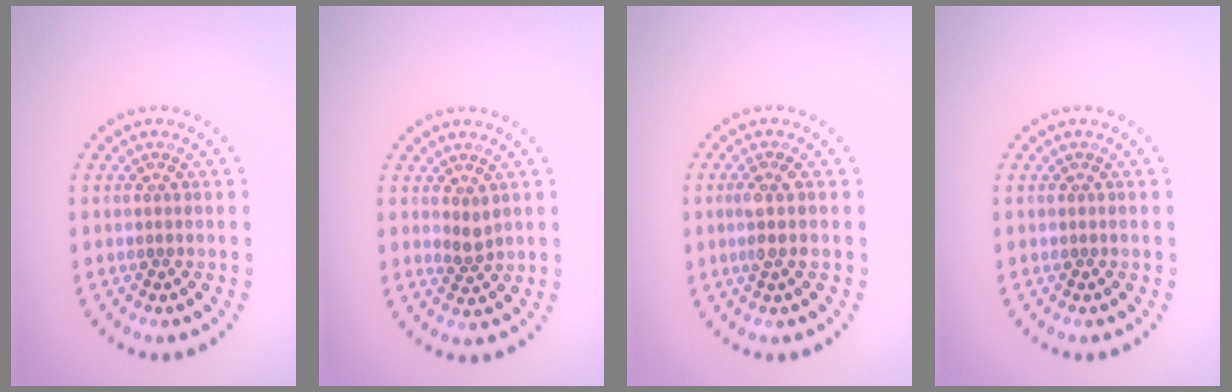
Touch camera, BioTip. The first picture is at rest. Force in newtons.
{"total": 1.2, "press": 1.0, "slide": 0.7}
{"total": 1.8, "press": 1.5, "slide": 1.0}
{"total": 0.0}